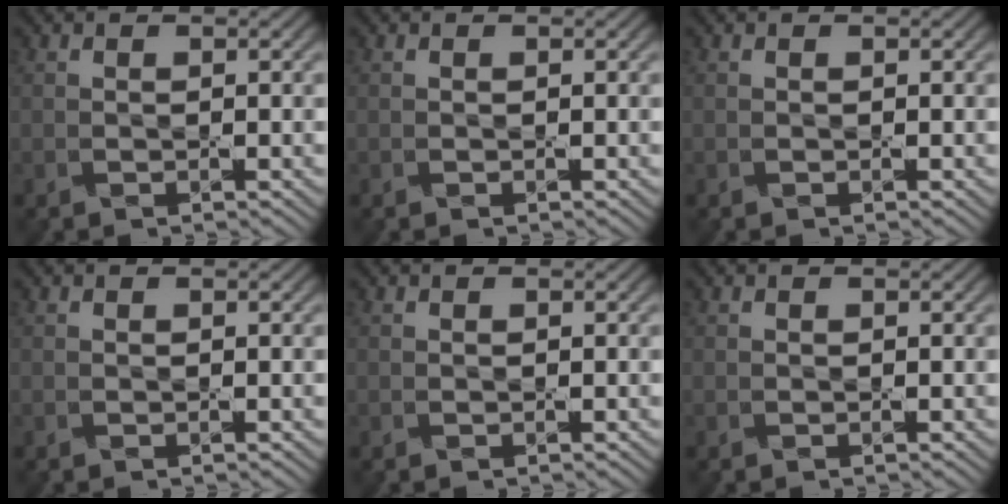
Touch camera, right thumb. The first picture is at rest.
{"total": 0.0}
{"total": 0.0}
{"total": 0.0}
{"total": 0.0}
{"total": 0.0}